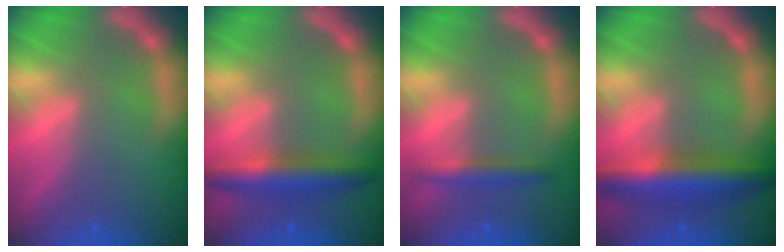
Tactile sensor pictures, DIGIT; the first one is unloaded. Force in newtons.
{"total": 5.0}
{"total": 2.4}
{"total": 7.0}